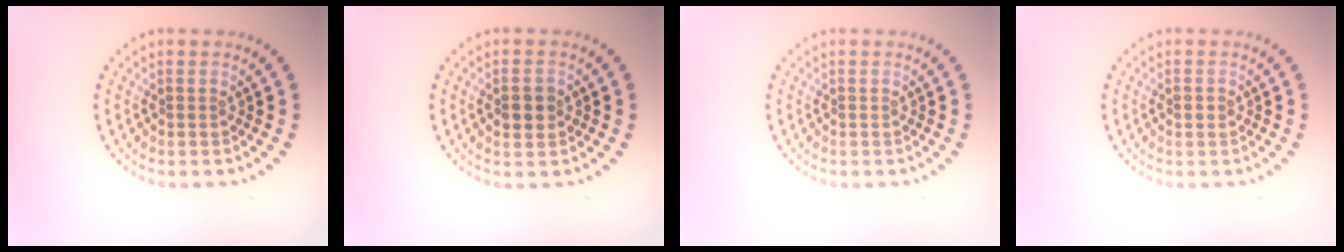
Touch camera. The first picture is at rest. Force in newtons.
{"total": 2.2, "press": 2.2, "slide": 0.1}
{"total": 0.0}
{"total": 1.1, "press": 1.1, "slide": 0.1}